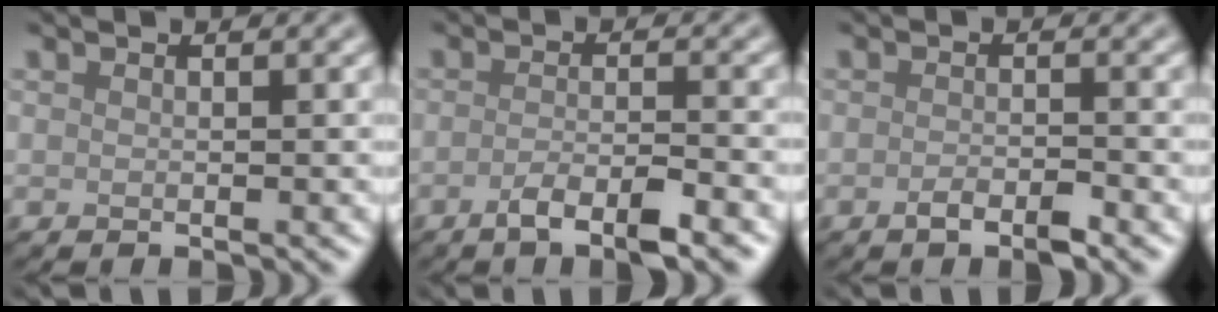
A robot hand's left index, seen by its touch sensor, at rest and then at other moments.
{"total": 4.0, "force": [-2.3, 0.9, 3.2], "torque": [-0.057, 0.000, -0.045]}
{"total": 2.2, "force": [-1.3, 0.6, 1.7], "torque": [-0.030, -0.001, -0.024]}